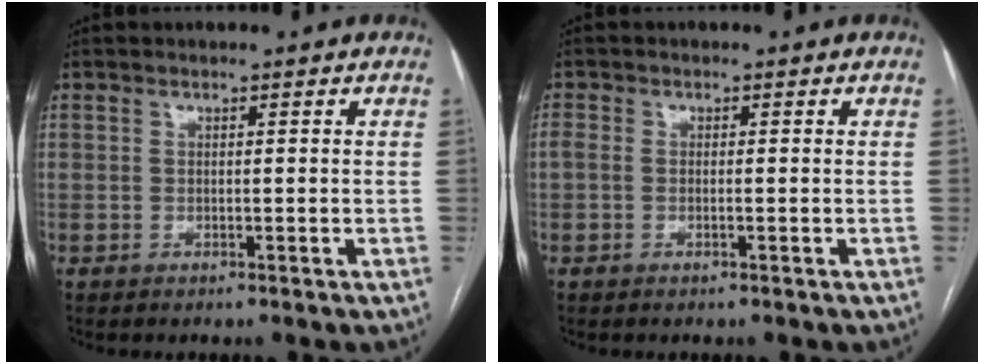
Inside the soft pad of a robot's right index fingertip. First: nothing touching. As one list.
[{"total": 1.6, "force": [-0.4, 0.7, 1.4], "torque": [-0.036, 0.010, -0.003]}]